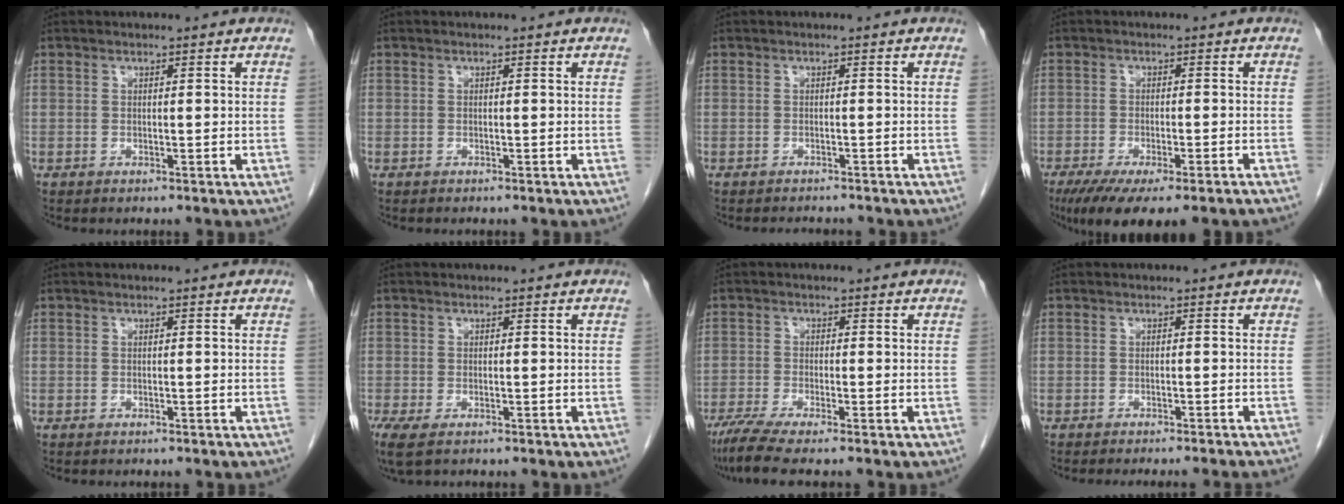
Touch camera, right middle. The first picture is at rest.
{"total": 0.0}
{"total": 2.3, "force": [-2.3, 0.2, 0.4], "torque": [-0.006, -0.008, -0.028]}
{"total": 12.0, "force": [-9.2, 1.6, 7.5], "torque": [-0.108, -0.021, -0.136]}
{"total": 1.0, "force": [-0.9, 0.3, 0.4], "torque": [-0.015, -0.003, -0.010]}
{"total": 4.4, "force": [-3.0, 1.5, 2.9], "torque": [-0.060, -0.019, -0.047]}
{"total": 5.1, "force": [-4.0, -0.6, 3.0], "torque": [-0.054, -0.016, -0.075]}
{"total": 8.8, "force": [-8.1, -0.5, 3.2], "torque": [-0.024, -0.020, -0.094]}